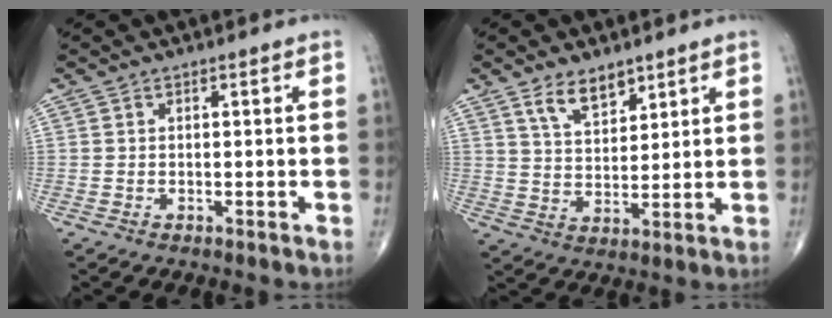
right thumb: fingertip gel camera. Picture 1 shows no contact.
{"total": 7.1, "force": [4.8, 3.5, 3.8], "torque": [-0.046, -0.033, 0.091]}